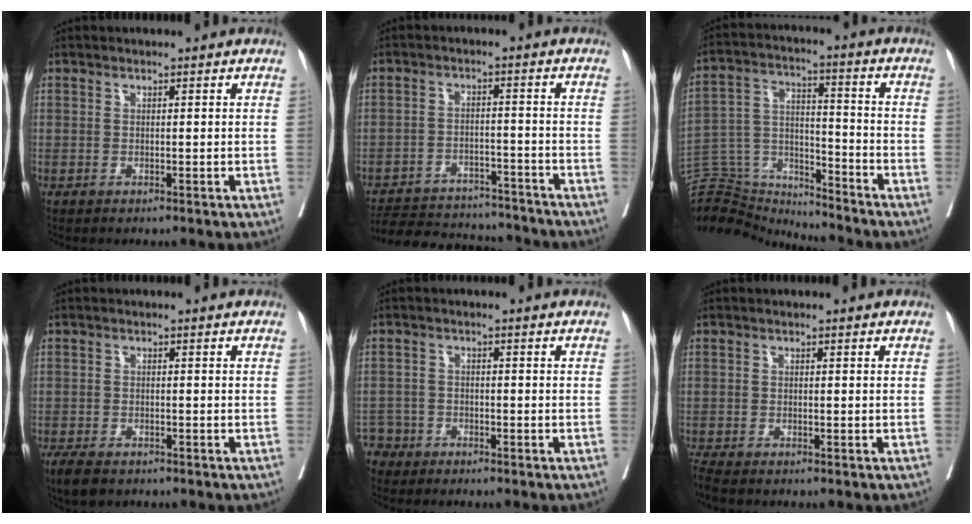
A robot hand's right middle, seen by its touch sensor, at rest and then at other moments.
{"total": 14.4, "force": [-13.6, 3.7, 3.2], "torque": [-0.055, 0.009, -0.190]}
{"total": 13.5, "force": [-13.1, 3.3, 0.9], "torque": [-0.027, 0.058, -0.227]}
{"total": 4.3, "force": [-3.2, 1.8, 2.2], "torque": [-0.037, -0.007, -0.048]}
{"total": 3.1, "force": [-2.4, 1.8, -0.8], "torque": [0.016, 0.007, -0.051]}
{"total": 2.1, "force": [-2.0, 0.3, 0.8], "torque": [-0.019, -0.008, -0.038]}